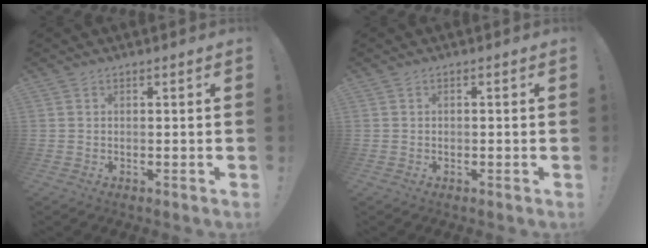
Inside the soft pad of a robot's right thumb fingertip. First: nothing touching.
{"total": 0.6, "force": [-0.5, -0.1, 0.3], "torque": [-0.007, 0.002, -0.009]}